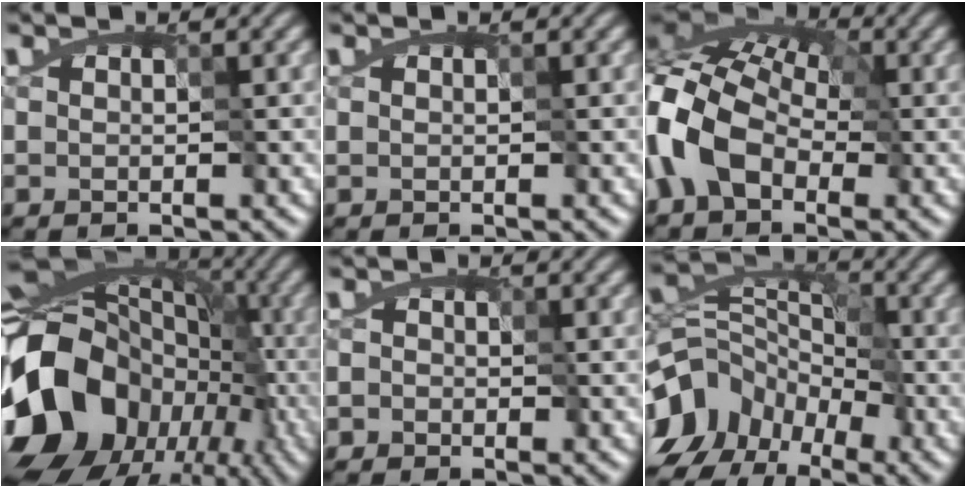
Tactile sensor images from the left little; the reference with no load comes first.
{"total": 0.0}
{"total": 11.0, "force": [-3.6, 7.4, 7.3], "torque": [-0.167, 0.002, -0.083]}
{"total": 19.4, "force": [-8.4, 14.7, 9.4], "torque": [-0.190, 0.000, -0.145]}
{"total": 1.8, "force": [-0.4, 1.7, 0.6], "torque": [-0.002, 0.008, -0.014]}
{"total": 9.7, "force": [-7.1, 5.9, 2.9], "torque": [-0.039, 0.017, -0.139]}